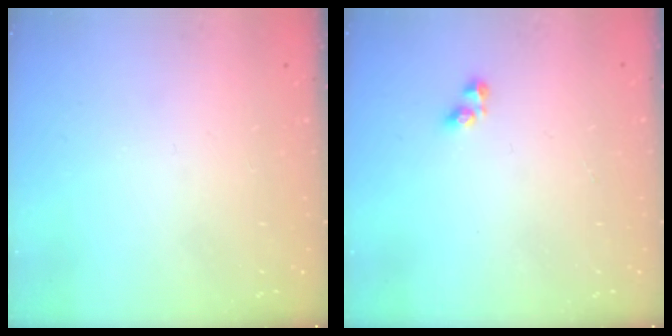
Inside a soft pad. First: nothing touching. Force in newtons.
{"total": 2.9, "press": 2.9, "slide": 0.4}